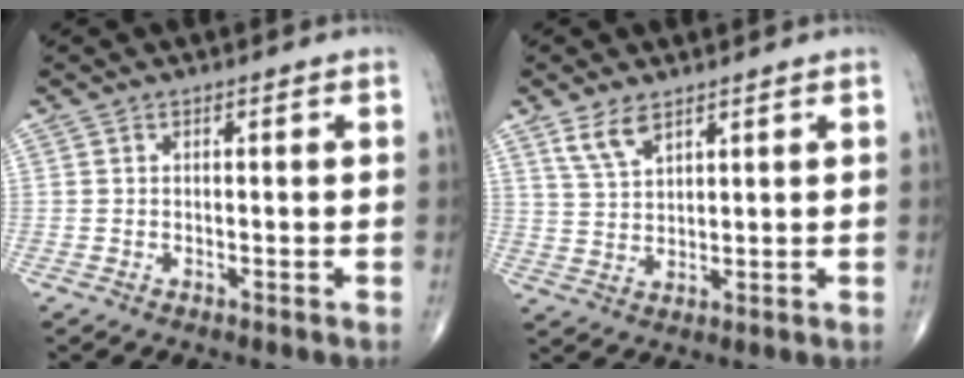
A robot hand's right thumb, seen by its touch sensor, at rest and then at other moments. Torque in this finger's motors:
{"motor_torque": [0.04, 0.10, 0.50, 0.44, 0.00]}